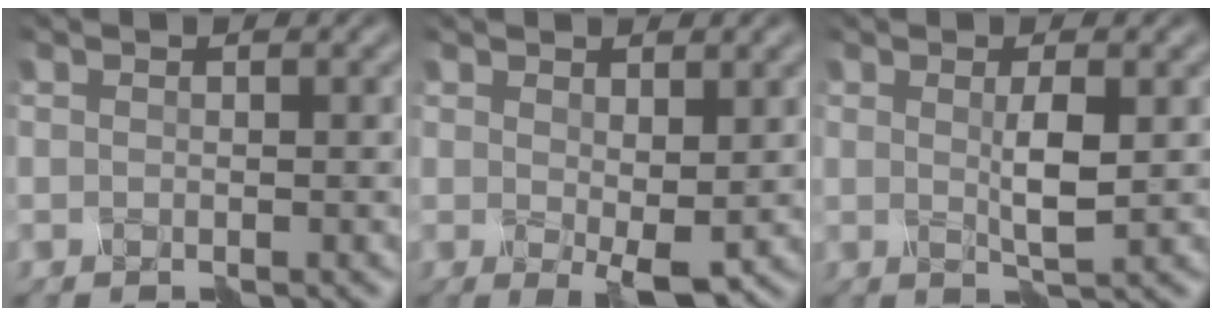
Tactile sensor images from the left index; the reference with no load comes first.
{"total": 2.6, "force": [0.3, 1.1, 2.4], "torque": [-0.046, -0.006, 0.005]}
{"total": 1.9, "force": [0.3, -0.1, 1.8], "torque": [-0.044, -0.001, 0.008]}